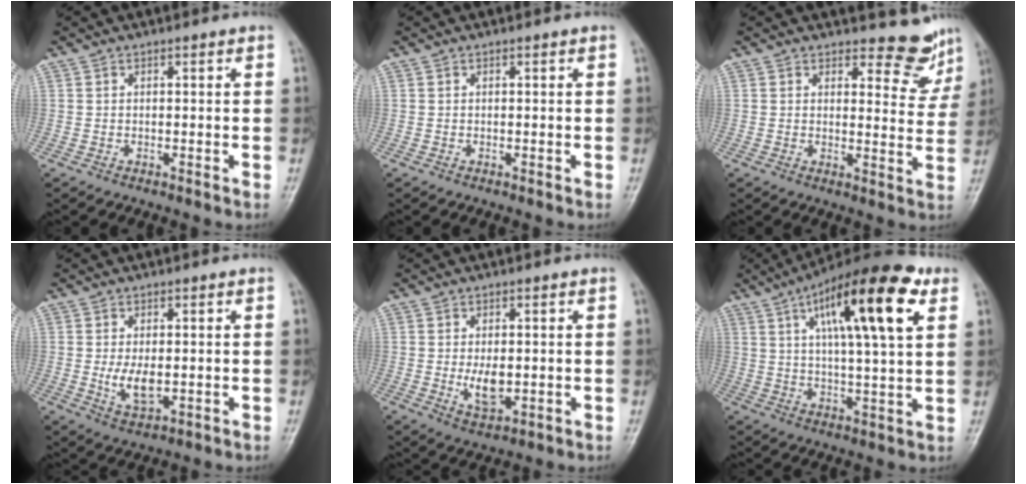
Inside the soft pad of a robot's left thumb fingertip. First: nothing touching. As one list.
[{"total": 0.0}, {"total": 6.6, "force": [6.1, 2.4, 0.8], "torque": [0.017, -0.061, 0.066]}, {"total": 5.5, "force": [-0.4, 2.9, 4.7], "torque": [-0.083, -0.012, -0.002]}, {"total": 5.5, "force": [-0.4, 3.0, 4.7], "torque": [-0.073, -0.011, 0.000]}, {"total": 20.6, "force": [8.3, 5.7, 17.9], "torque": [-0.267, -0.007, 0.126]}]